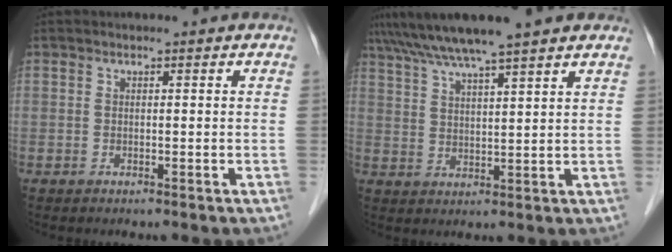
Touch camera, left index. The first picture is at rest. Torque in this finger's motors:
{"motor_torque": [1.07, -1.08, 0.83, 0.21]}